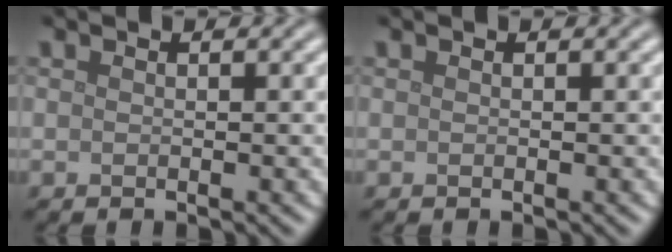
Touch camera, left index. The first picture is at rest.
{"total": 0.0}